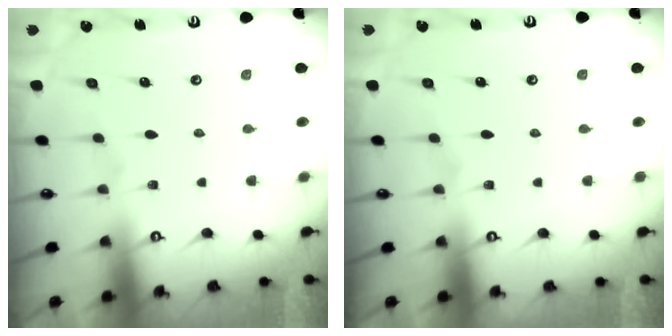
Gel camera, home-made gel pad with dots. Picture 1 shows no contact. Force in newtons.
{"total": 0.0}